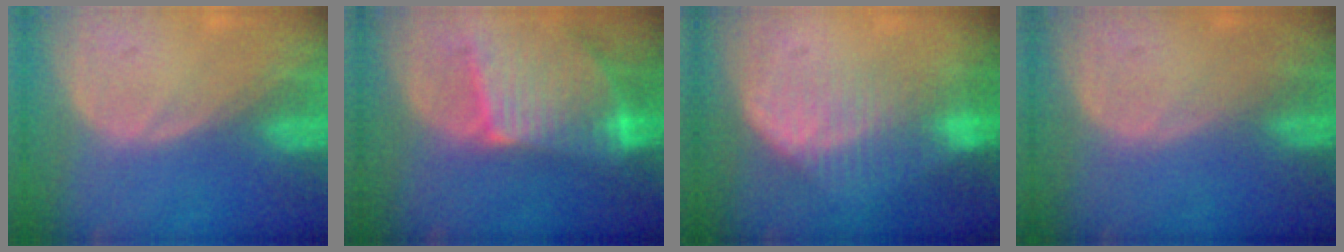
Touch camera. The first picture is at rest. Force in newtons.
{"total": 9.6, "press": 8.5, "slide": 4.6}
{"total": 6.9, "press": 6.5, "slide": 2.4}
{"total": 0.0}